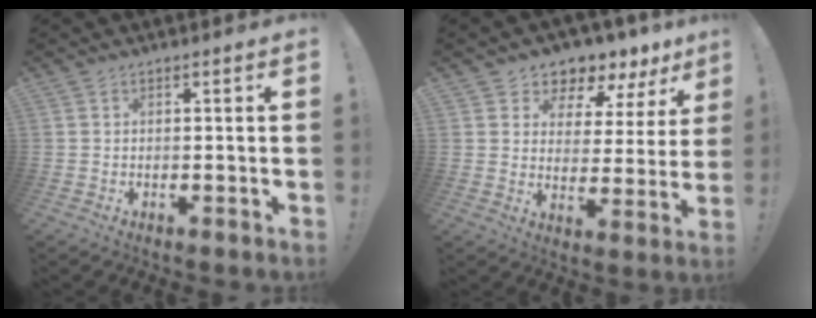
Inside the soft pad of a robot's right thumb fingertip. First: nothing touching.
{"total": 5.1, "force": [4.2, 2.6, 1.2], "torque": [-0.021, -0.048, 0.075]}